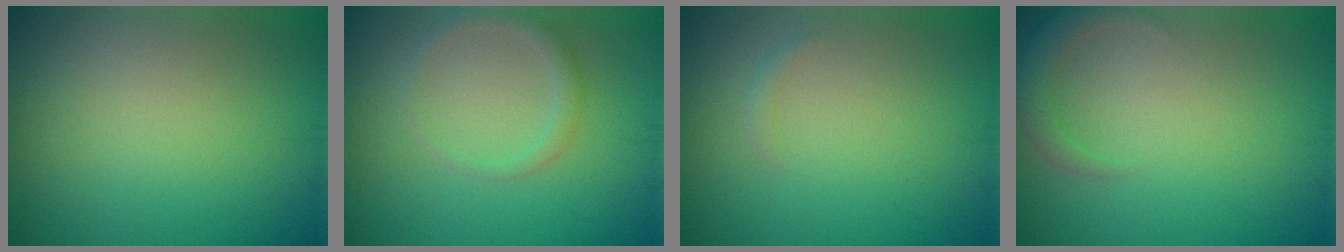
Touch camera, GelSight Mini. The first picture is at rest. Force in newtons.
{"total": 1.7, "press": 1.7, "slide": 0.1}
{"total": 0.7, "press": 0.7, "slide": 0.0}
{"total": 2.1, "press": 2.1, "slide": 0.3}